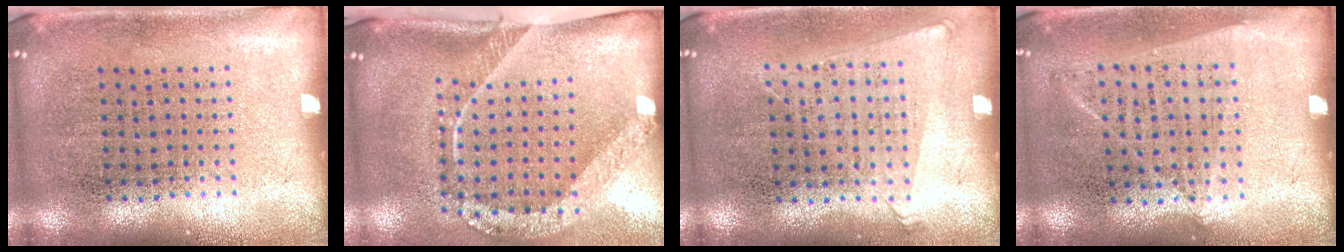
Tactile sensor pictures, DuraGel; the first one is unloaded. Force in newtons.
{"total": 2.4, "press": 1.6, "slide": 1.8}
{"total": 1.0, "press": 0.9, "slide": 0.5}
{"total": 1.0, "press": 0.9, "slide": 0.5}